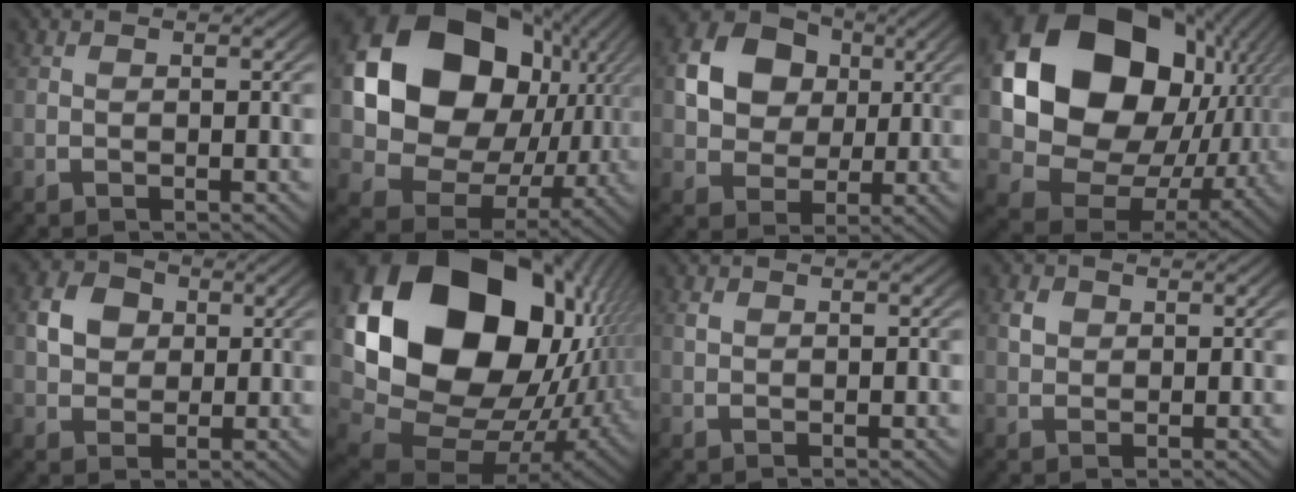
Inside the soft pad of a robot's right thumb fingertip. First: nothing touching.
{"total": 22.0, "force": [1.8, 16.1, 14.8], "torque": [-0.304, -0.043, 0.046]}
{"total": 11.4, "force": [2.5, 9.3, 6.0], "torque": [-0.137, -0.014, 0.047]}
{"total": 24.0, "force": [2.2, 16.8, 17.0], "torque": [-0.341, -0.046, 0.056]}
{"total": 5.4, "force": [1.4, 4.3, 2.9], "torque": [-0.060, -0.008, 0.030]}
{"total": 26.1, "force": [1.7, 17.4, 19.4], "torque": [-0.410, -0.064, 0.056]}
{"total": 0.6, "force": [0.4, 0.3, 0.2], "torque": [-0.005, 0.000, 0.013]}
{"total": 1.8, "force": [0.9, 1.3, 0.8], "torque": [-0.014, -0.002, 0.022]}